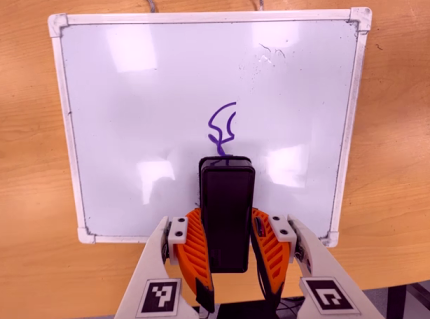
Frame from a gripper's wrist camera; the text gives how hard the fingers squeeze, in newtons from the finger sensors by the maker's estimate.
{"total": 9.0, "left": 7.1, "right": 10.8}